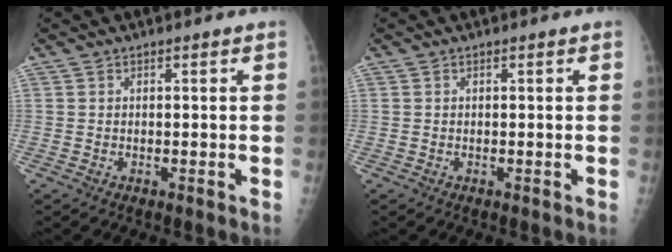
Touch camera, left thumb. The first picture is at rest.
{"total": 0.0}